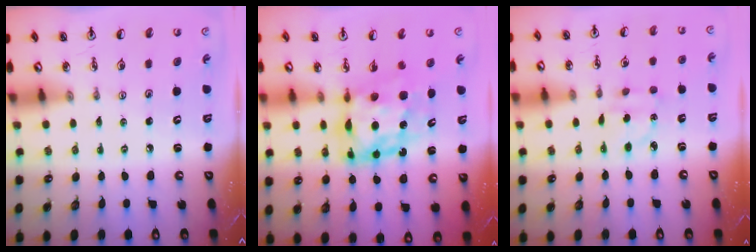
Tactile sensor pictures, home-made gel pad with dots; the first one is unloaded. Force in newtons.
{"total": 10.6, "press": 10.6, "slide": 0.7}
{"total": 2.9, "press": 2.9, "slide": 0.6}